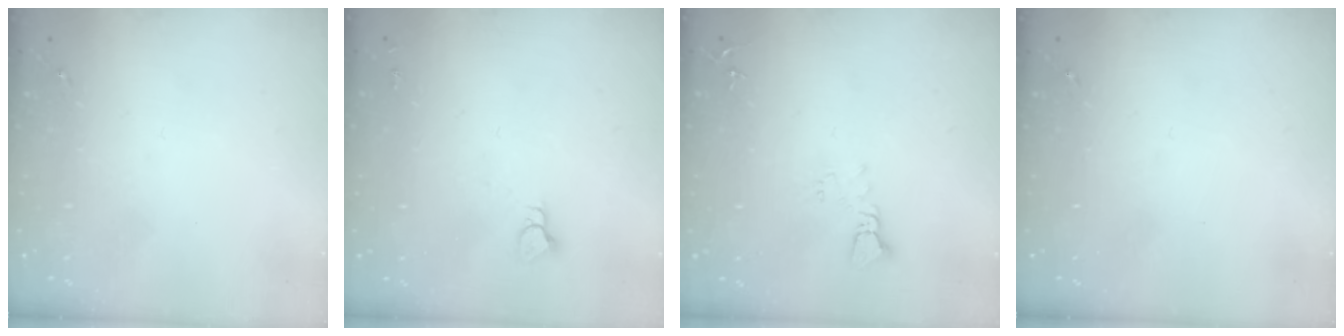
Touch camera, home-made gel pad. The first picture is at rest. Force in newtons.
{"total": 3.3, "press": 3.3, "slide": 0.2}
{"total": 3.4, "press": 3.4, "slide": 0.4}
{"total": 0.0}